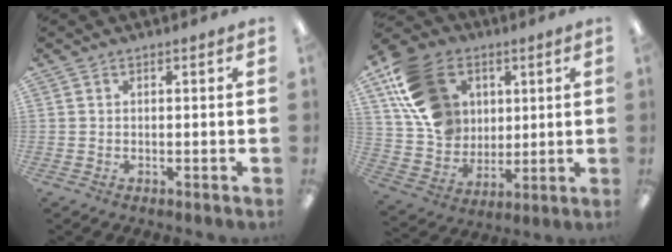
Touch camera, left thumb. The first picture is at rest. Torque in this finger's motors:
{"motor_torque": [1.63, 2.96, 0.81, 0.65, 0.43]}